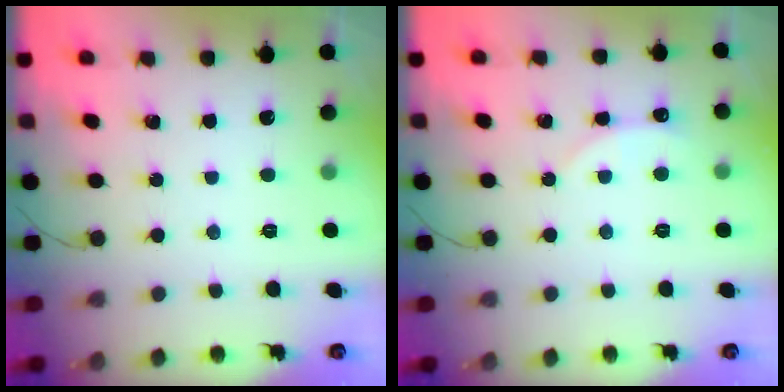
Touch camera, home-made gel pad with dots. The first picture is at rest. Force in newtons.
{"total": 2.5, "press": 2.5, "slide": 0.3}